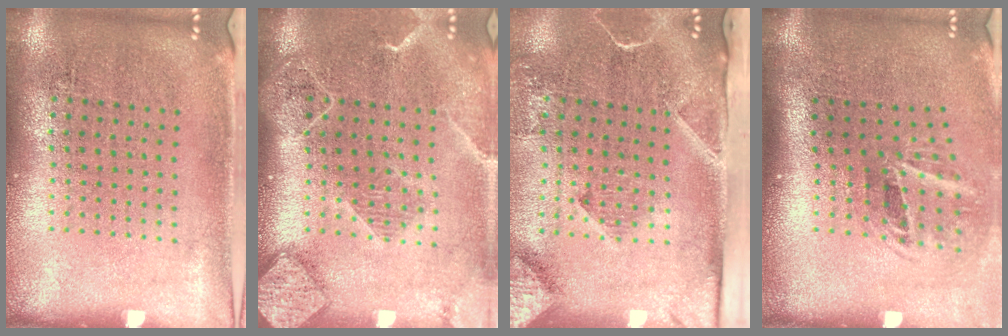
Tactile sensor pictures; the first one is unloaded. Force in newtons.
{"total": 2.1, "press": 1.9, "slide": 1.0}
{"total": 3.0, "press": 2.1, "slide": 2.1}
{"total": 2.0, "press": 1.1, "slide": 1.6}